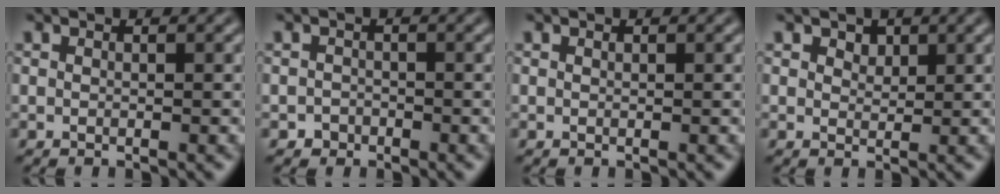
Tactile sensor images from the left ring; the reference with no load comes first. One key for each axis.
{"total": 1.0, "fx": -0.7, "fy": 0.8, "fz": 0.0, "tx": 0.009, "ty": 0.003, "tz": -0.012}
{"total": 0.0}
{"total": 1.3, "fx": 0.9, "fy": 0.9, "fz": 0.5, "tx": -0.006, "ty": -0.003, "tz": 0.014}